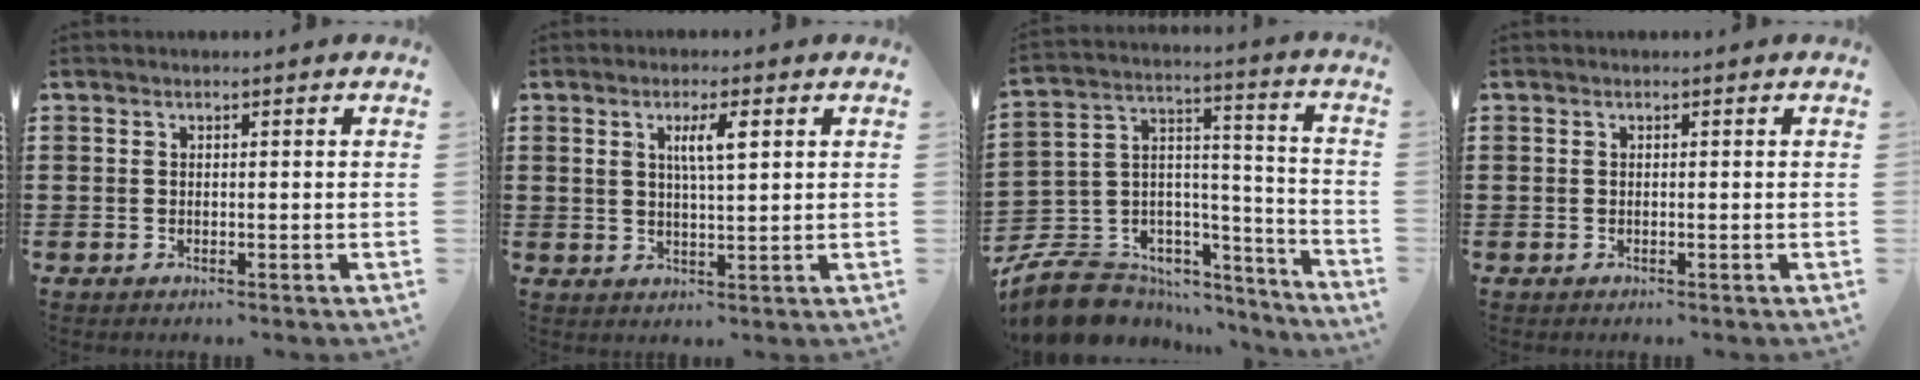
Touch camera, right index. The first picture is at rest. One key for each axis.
{"total": 4.3, "fx": 1.5, "fy": 1.0, "fz": 3.9, "tx": -0.081, "ty": 0.009, "tz": 0.022}
{"total": 8.6, "fx": -7.2, "fy": 4.4, "fz": 1.7, "tx": -0.051, "ty": 0.004, "tz": -0.132}
{"total": 0.0}